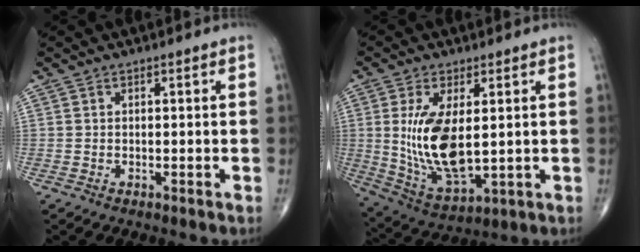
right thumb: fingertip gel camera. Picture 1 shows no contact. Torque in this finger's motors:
{"motor_torque": [-0.29, 0.72, 1.17, 0.32, 0.16]}